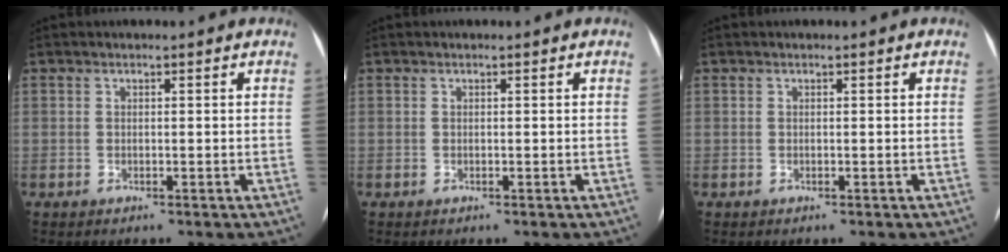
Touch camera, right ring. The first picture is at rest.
{"total": 0.0}
{"total": 0.0}